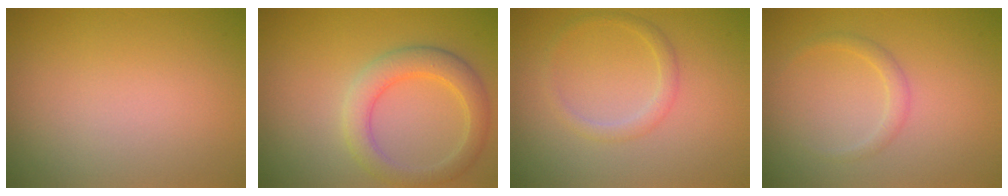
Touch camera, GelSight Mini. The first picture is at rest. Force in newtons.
{"total": 3.9, "press": 3.8, "slide": 0.2}
{"total": 1.6, "press": 1.6, "slide": 0.1}
{"total": 1.2, "press": 1.2, "slide": 0.1}